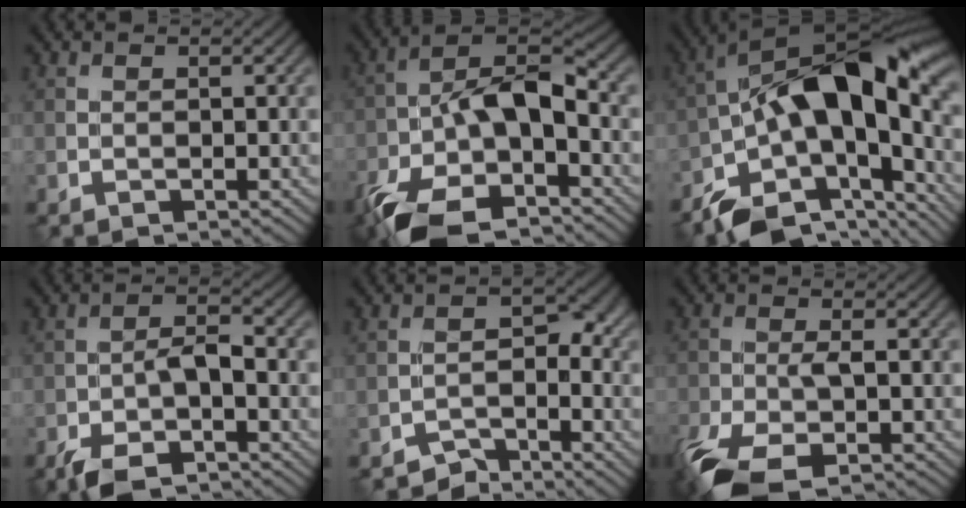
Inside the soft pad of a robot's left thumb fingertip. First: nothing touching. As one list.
[{"total": 13.4, "force": [-6.0, 6.0, 10.4], "torque": [-0.202, -0.017, -0.120]}, {"total": 16.1, "force": [-4.5, 7.8, 13.3], "torque": [-0.205, 0.009, -0.088]}, {"total": 6.2, "force": [-3.5, 2.4, 4.6], "torque": [-0.085, 0.002, -0.073]}, {"total": 3.5, "force": [-2.8, 1.7, 1.3], "torque": [-0.008, 0.007, -0.048]}, {"total": 8.6, "force": [-5.1, 3.2, 6.1], "torque": [-0.134, -0.024, -0.097]}]